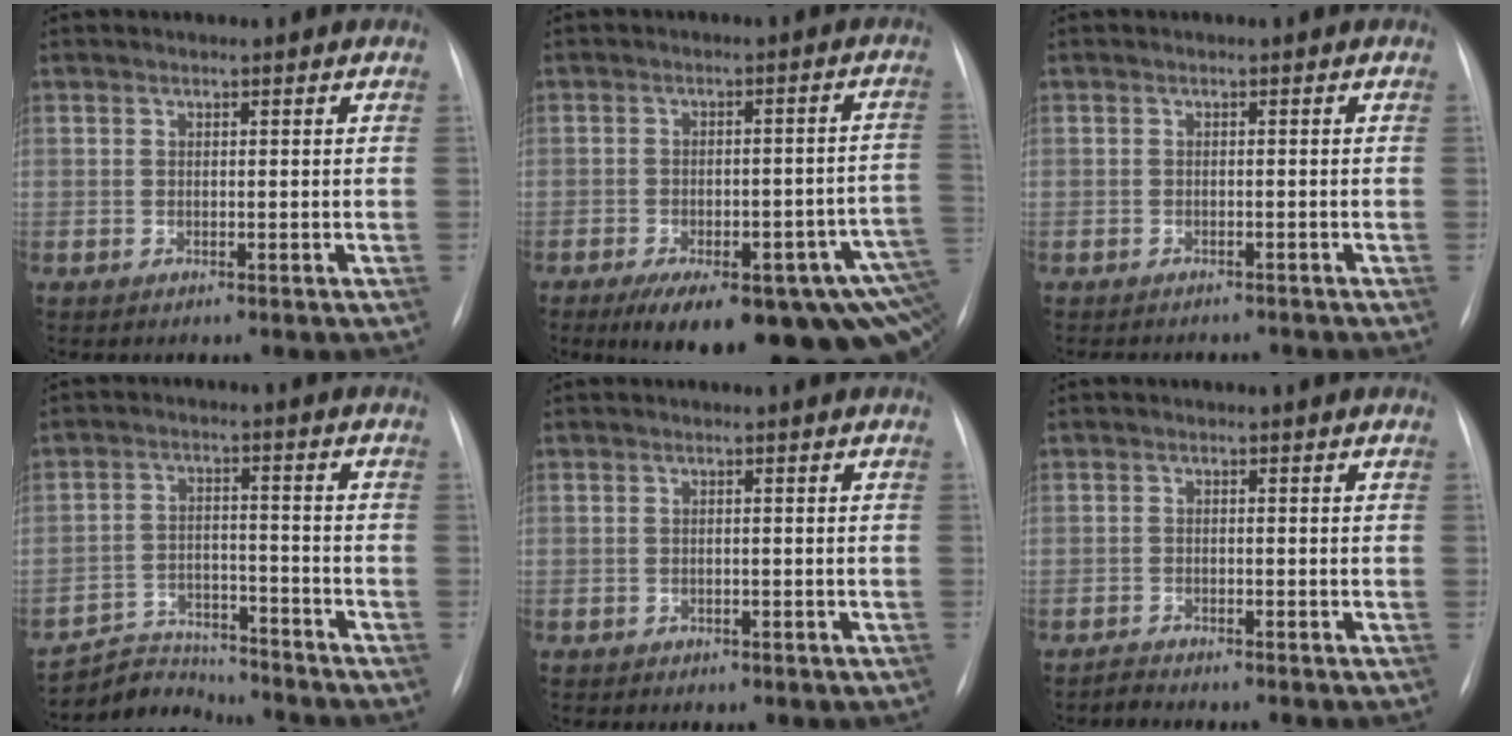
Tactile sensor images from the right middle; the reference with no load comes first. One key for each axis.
{"total": 22.3, "fx": -12.3, "fy": 6.5, "fz": 17.4, "tx": -0.154, "ty": 0.010, "tz": -0.149}
{"total": 5.8, "fx": -5.0, "fy": 1.9, "fz": 2.0, "tx": -0.028, "ty": -0.002, "tz": -0.060}
{"total": 7.5, "fx": -7.4, "fy": 1.5, "fz": -0.7, "tx": 0.005, "ty": 0.011, "tz": -0.126}
{"total": 1.2, "fx": -0.5, "fy": 1.0, "fz": 0.4, "tx": -0.010, "ty": 0.001, "tz": 0.000}
{"total": 1.1, "fx": -1.1, "fy": -0.1, "fz": -0.2, "tx": 0.000, "ty": -0.008, "tz": -0.018}